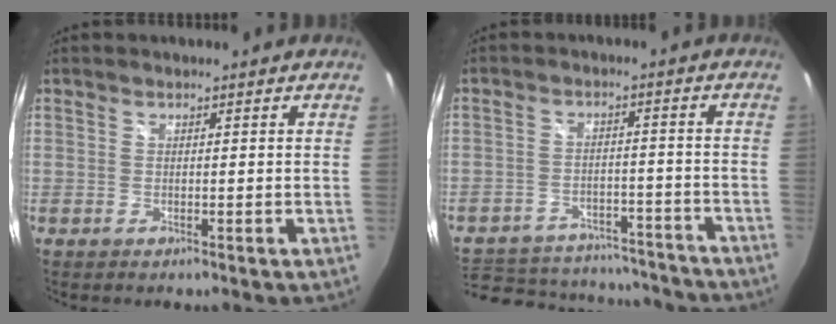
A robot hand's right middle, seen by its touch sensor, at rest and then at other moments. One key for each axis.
{"total": 21.1, "fx": -16.7, "fy": 10.0, "fz": 8.2, "tx": -0.195, "ty": 0.016, "tz": -0.205}